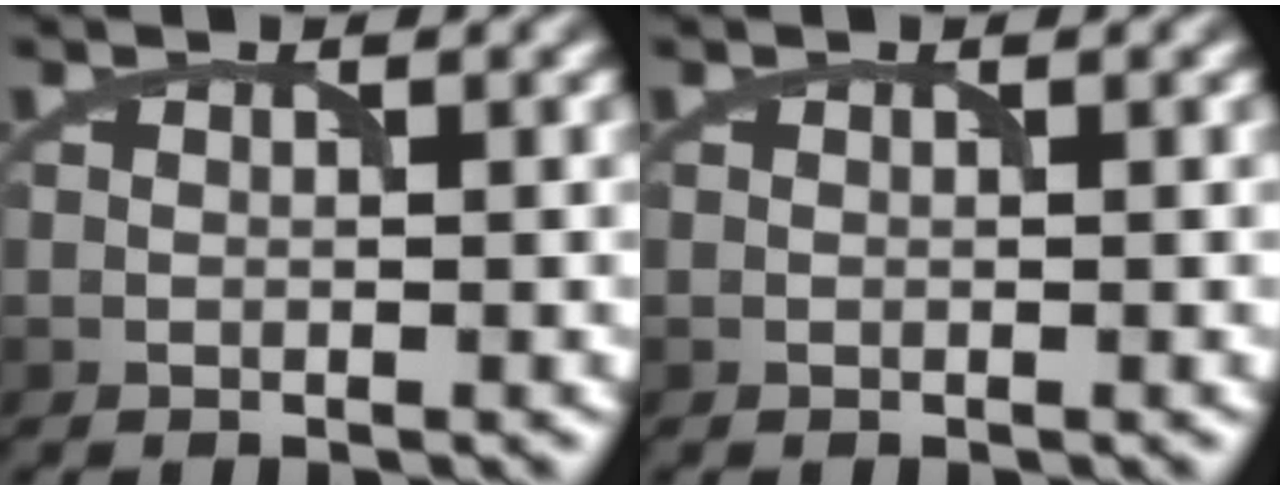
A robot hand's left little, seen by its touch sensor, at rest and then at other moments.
{"total": 0.0}